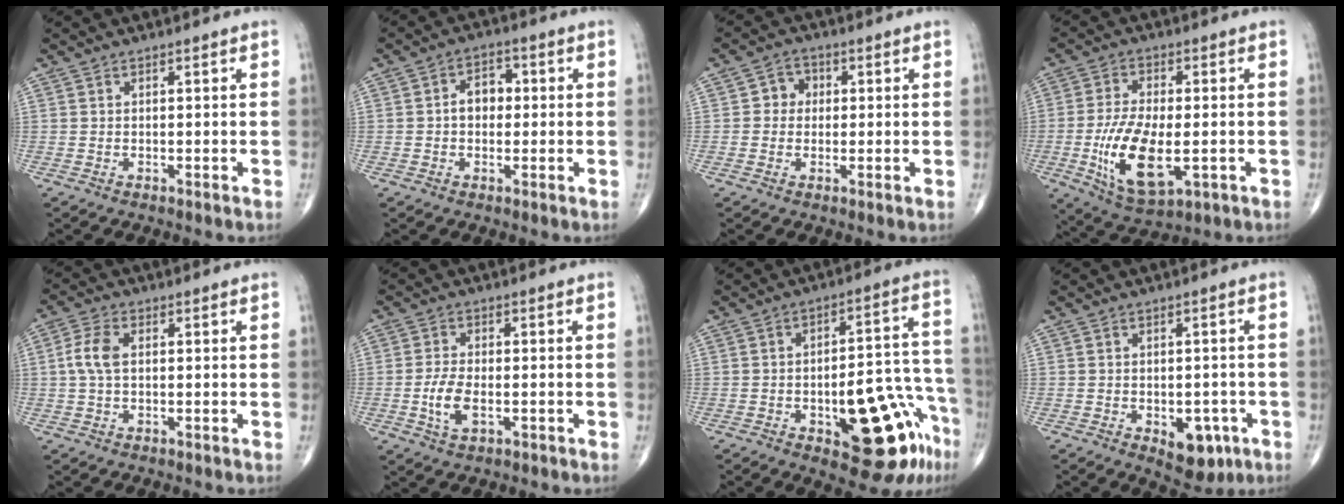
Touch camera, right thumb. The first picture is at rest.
{"total": 6.8, "force": [0.2, 4.8, 4.8], "torque": [-0.058, 0.022, -0.006]}
{"total": 3.9, "force": [0.3, 3.5, 1.6], "torque": [0.000, 0.009, -0.004]}
{"total": 14.0, "force": [-3.0, 6.5, 12.1], "torque": [-0.228, -0.008, -0.043]}
{"total": 5.0, "force": [0.5, 2.8, 4.1], "torque": [-0.099, 0.011, 0.005]}
{"total": 5.6, "force": [-1.4, 2.8, 4.7], "torque": [-0.099, 0.001, -0.025]}
{"total": 19.1, "force": [-8.7, 6.9, 15.5], "torque": [-0.144, 0.069, -0.101]}
{"total": 7.4, "force": [-2.9, 4.3, 5.3], "torque": [-0.040, 0.007, -0.028]}